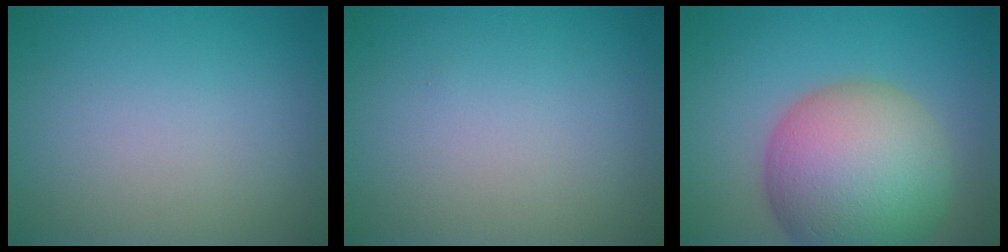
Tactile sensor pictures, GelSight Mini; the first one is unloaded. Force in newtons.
{"total": 0.0}
{"total": 12.3, "press": 12.3, "slide": 0.9}